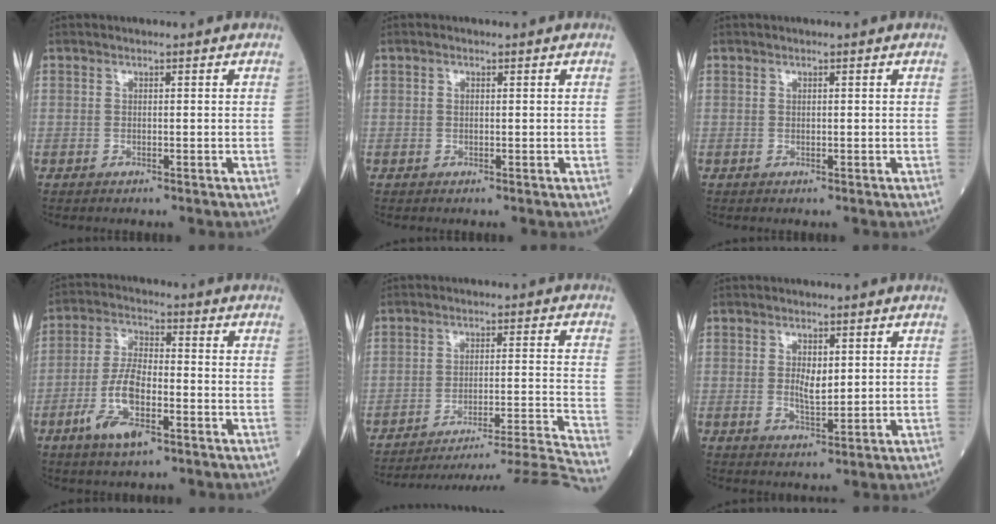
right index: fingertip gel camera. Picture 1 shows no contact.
{"total": 0.6, "force": [0.1, 0.4, 0.4], "torque": [-0.012, 0.001, 0.003]}
{"total": 0.0}
{"total": 9.3, "force": [-4.1, 2.8, 7.9], "torque": [-0.167, -0.006, -0.077]}
{"total": 19.8, "force": [-18.4, -3.9, 6.2], "torque": [-0.049, -0.014, -0.252]}
{"total": 3.7, "force": [0.6, 1.5, 3.3], "torque": [-0.060, -0.005, 0.013]}